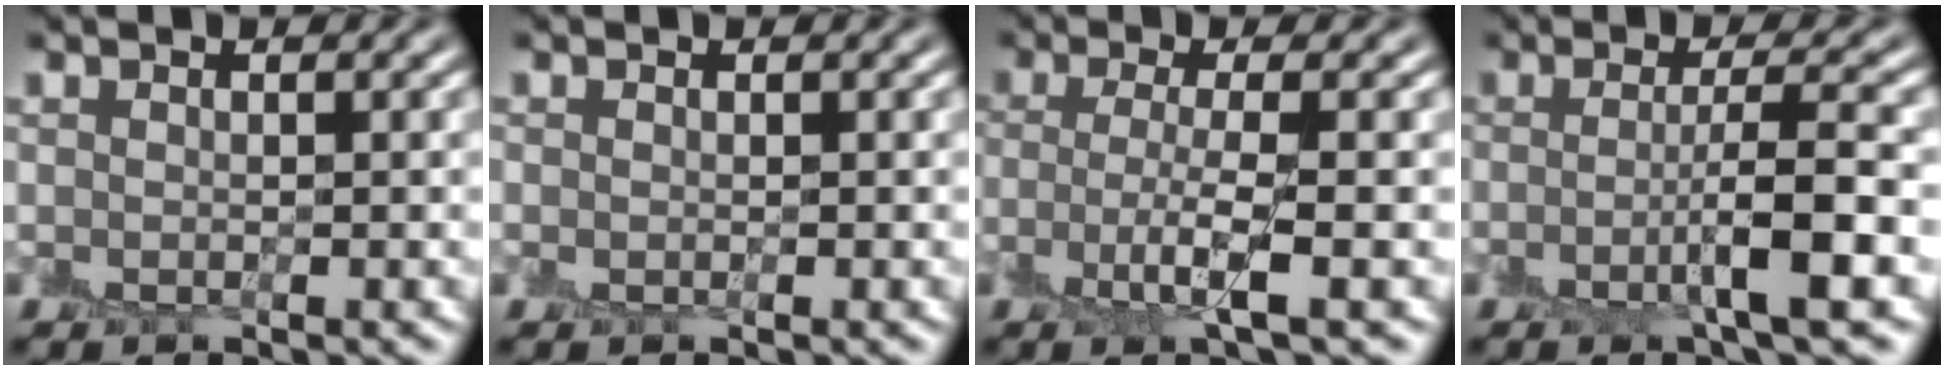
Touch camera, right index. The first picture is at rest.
{"total": 0.6, "force": [-0.2, 0.6, 0.3], "torque": [-0.007, -0.002, -0.003]}
{"total": 3.5, "force": [-1.2, 0.4, 3.3], "torque": [-0.072, -0.007, -0.027]}
{"total": 4.6, "force": [-1.3, 0.4, 4.4], "torque": [-0.071, -0.006, -0.034]}